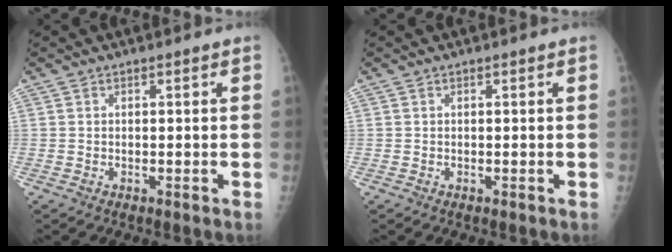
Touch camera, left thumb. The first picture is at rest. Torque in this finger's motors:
{"motor_torque": [0.00, 0.00, -0.01, -0.01, 0.00]}